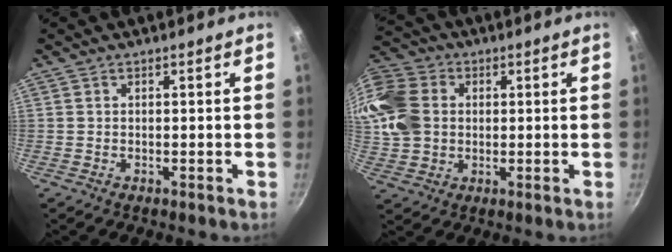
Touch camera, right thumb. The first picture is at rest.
{"total": 18.5, "force": [2.7, 15.3, 10.1], "torque": [-0.228, 0.027, 0.043]}